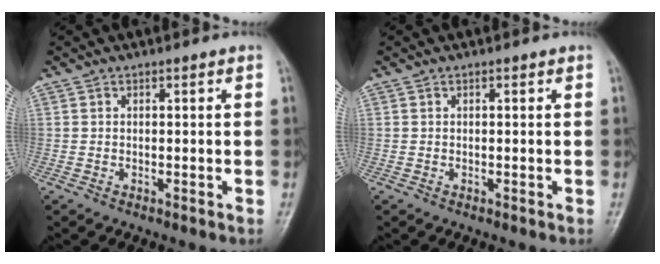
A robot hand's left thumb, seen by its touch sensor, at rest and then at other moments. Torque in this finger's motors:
{"motor_torque": [-0.14, 0.02, -0.01, 0.12, 0.00]}